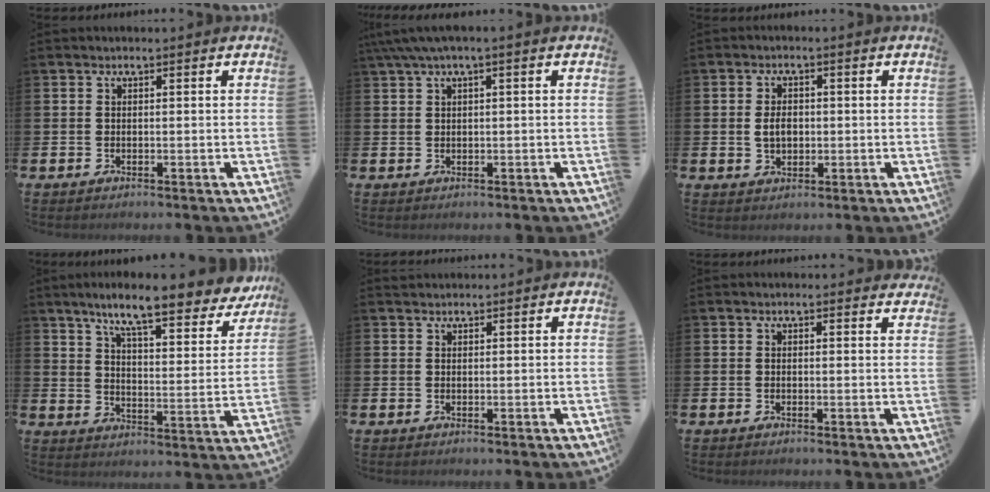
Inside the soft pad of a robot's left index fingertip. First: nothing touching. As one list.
[{"total": 2.4, "force": [1.0, 0.2, 2.1], "torque": [-0.044, 0.004, 0.018]}, {"total": 3.1, "force": [0.1, 2.2, 2.2], "torque": [-0.023, 0.001, -0.006]}, {"total": 9.7, "force": [8.3, 1.0, 4.9], "torque": [-0.110, -0.052, 0.136]}, {"total": 1.0, "force": [0.9, 0.3, 0.0], "torque": [0.011, -0.002, 0.015]}, {"total": 0.9, "force": [0.8, 0.2, 0.2], "torque": [0.008, -0.001, 0.012]}]